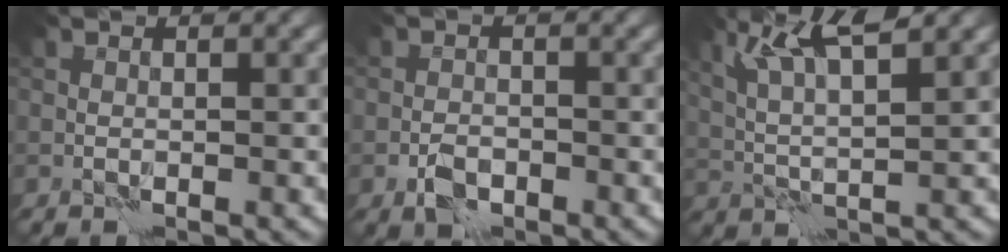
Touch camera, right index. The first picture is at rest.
{"total": 2.3, "force": [-1.4, 1.2, 1.3], "torque": [-0.023, 0.003, -0.030]}
{"total": 5.6, "force": [3.0, 1.0, 4.6], "torque": [-0.092, 0.007, 0.065]}